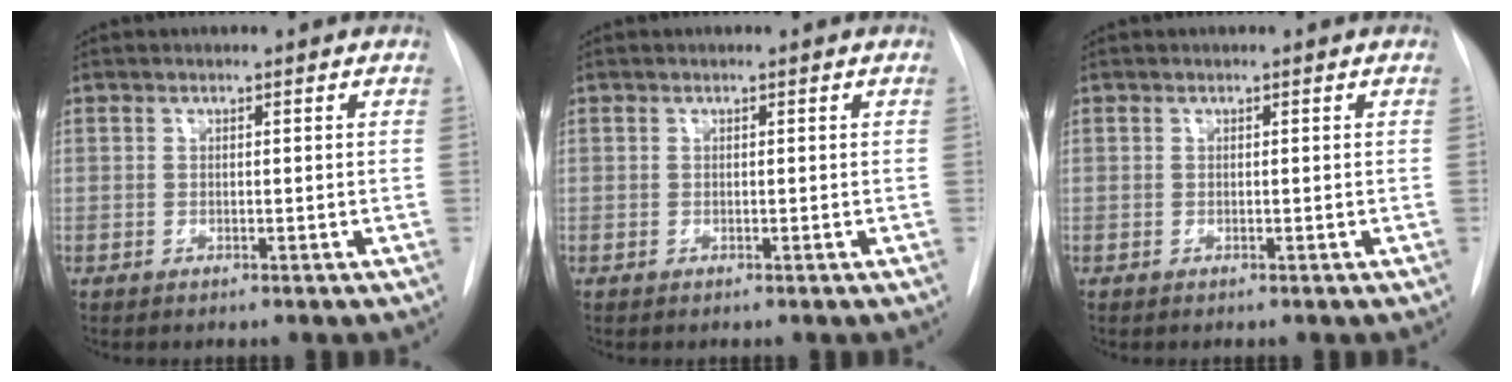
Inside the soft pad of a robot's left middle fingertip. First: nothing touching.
{"total": 0.0}
{"total": 0.0}